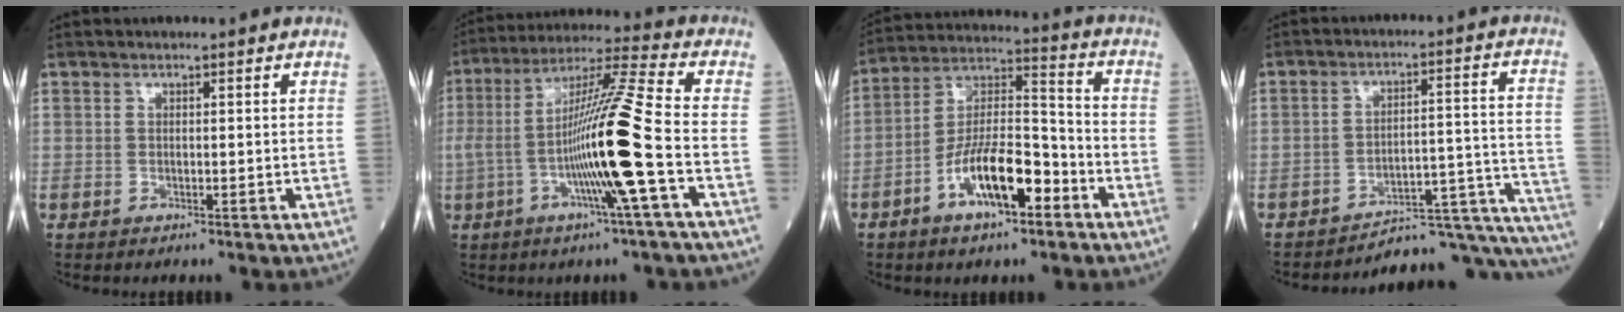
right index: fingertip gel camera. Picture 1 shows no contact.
{"total": 15.7, "force": [-3.7, -1.7, 15.1], "torque": [-0.284, 0.007, -0.075]}
{"total": 12.4, "force": [-6.0, 3.8, 10.1], "torque": [-0.197, 0.013, -0.106]}
{"total": 15.5, "force": [-14.9, 2.2, 3.3], "torque": [0.008, 0.068, -0.193]}